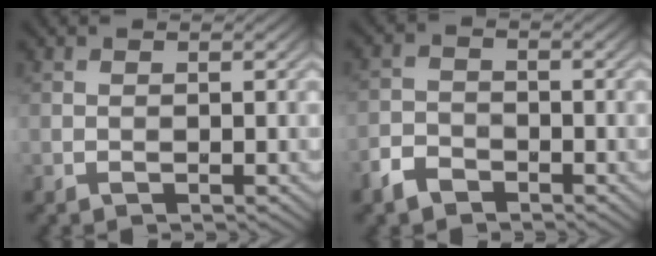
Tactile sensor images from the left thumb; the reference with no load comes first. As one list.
[{"total": 3.5, "force": [-2.6, 1.9, 1.2], "torque": [-0.032, -0.009, -0.059]}]